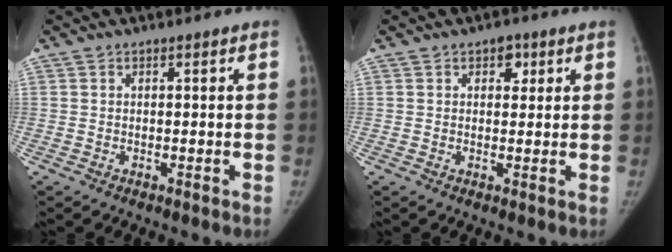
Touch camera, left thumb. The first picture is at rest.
{"total": 2.9, "force": [1.4, 2.0, 1.6], "torque": [0.000, -0.003, 0.015]}